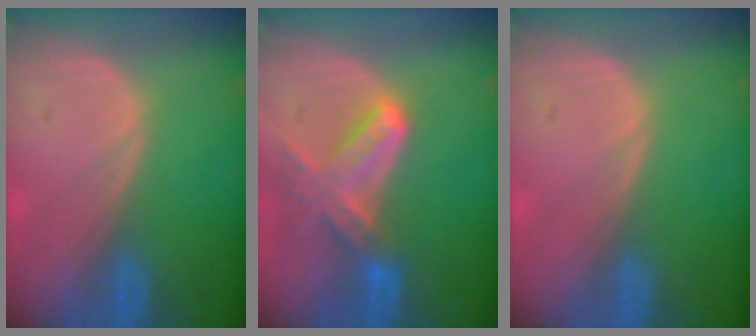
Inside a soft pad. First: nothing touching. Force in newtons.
{"total": 7.4, "press": 6.7, "slide": 3.2}
{"total": 0.0}